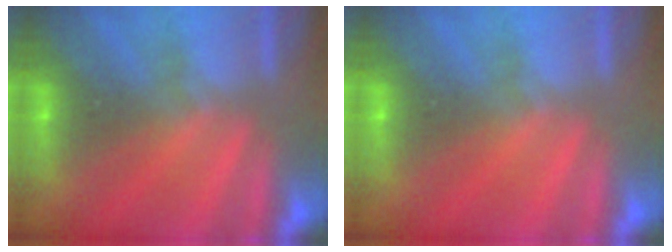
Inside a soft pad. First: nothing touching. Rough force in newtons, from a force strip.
{"total": 0.0}